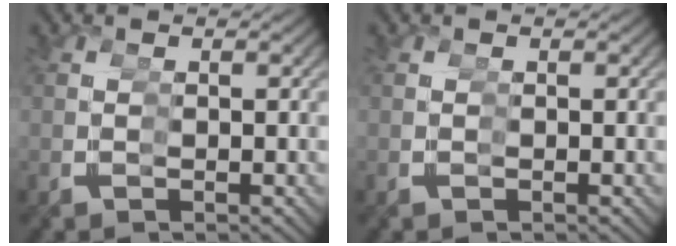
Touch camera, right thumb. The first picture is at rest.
{"total": 0.0}